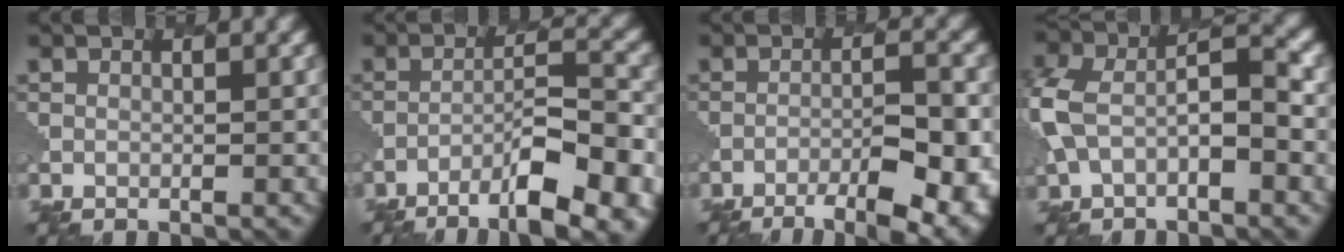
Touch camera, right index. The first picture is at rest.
{"total": 8.8, "force": [-5.3, 1.9, 6.7], "torque": [-0.101, 0.013, -0.080]}
{"total": 8.9, "force": [-5.5, 2.5, 6.5], "torque": [-0.097, 0.000, -0.065]}
{"total": 6.1, "force": [-0.9, 3.4, 5.0], "torque": [-0.115, 0.014, -0.026]}